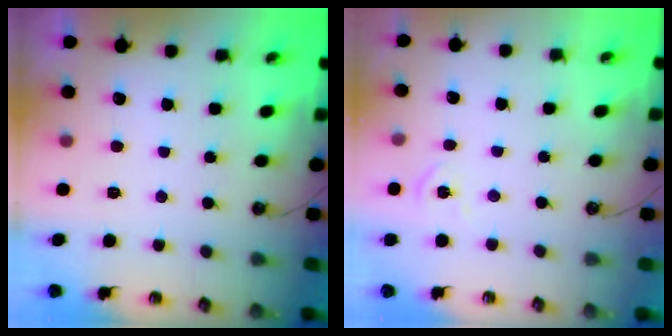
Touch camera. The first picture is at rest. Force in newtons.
{"total": 7.3, "press": 7.2, "slide": 0.7}